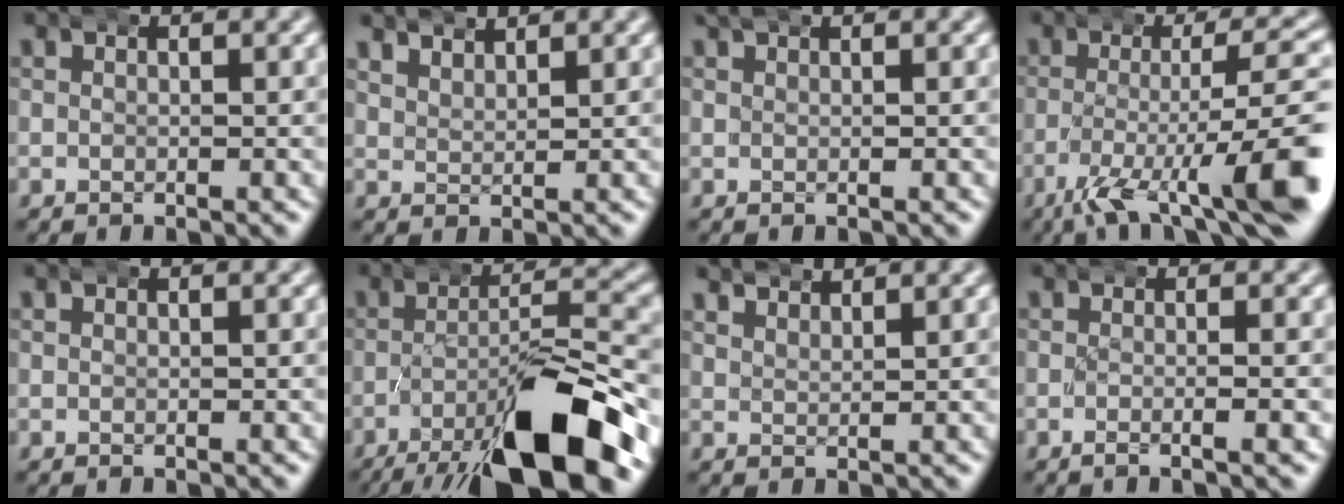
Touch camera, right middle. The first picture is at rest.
{"total": 2.3, "force": [2.0, 1.1, 0.3], "torque": [-0.016, -0.003, 0.038]}
{"total": 1.2, "force": [1.0, 0.2, 0.6], "torque": [-0.015, 0.004, 0.017]}
{"total": 10.2, "force": [-5.1, 2.8, 8.4], "torque": [-0.132, -0.013, -0.074]}
{"total": 0.0}
{"total": 11.2, "force": [-5.9, 2.9, 9.1], "torque": [-0.140, -0.011, -0.085]}
{"total": 1.9, "force": [1.9, 0.0, -0.1], "torque": [-0.005, -0.001, 0.039]}
{"total": 1.0, "force": [-0.6, -0.3, 0.7], "torque": [-0.021, 0.004, -0.012]}